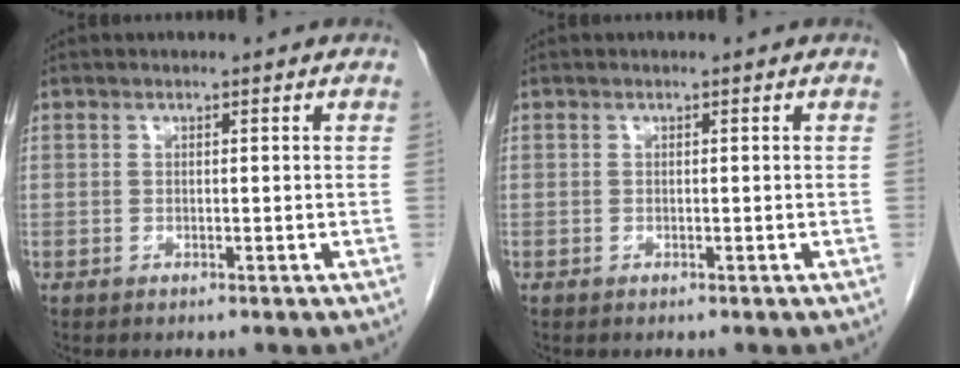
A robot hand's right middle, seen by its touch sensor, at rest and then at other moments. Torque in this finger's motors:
{"motor_torque": [1.06, -1.08, 0.06, -0.01]}